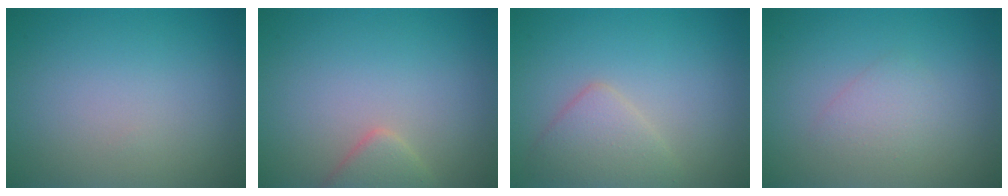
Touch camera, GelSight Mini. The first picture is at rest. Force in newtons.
{"total": 2.1, "press": 2.1, "slide": 0.2}
{"total": 2.8, "press": 2.8, "slide": 0.1}
{"total": 1.6, "press": 1.6, "slide": 0.0}